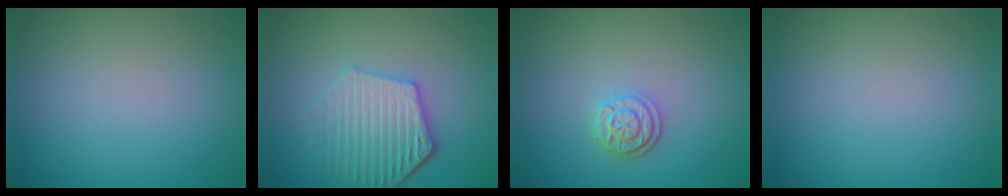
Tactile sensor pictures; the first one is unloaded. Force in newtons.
{"total": 5.3, "press": 4.2, "slide": 3.2}
{"total": 2.6, "press": 2.2, "slide": 1.4}
{"total": 0.0}